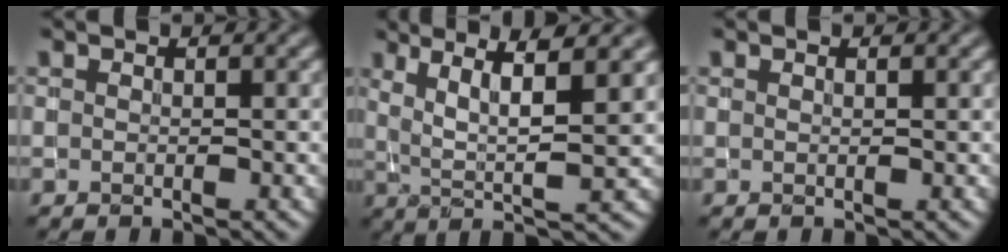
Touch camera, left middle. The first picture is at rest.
{"total": 6.7, "force": [2.4, 1.2, 6.2], "torque": [-0.099, 0.003, 0.047]}
{"total": 0.6, "force": [0.3, 0.1, 0.4], "torque": [-0.005, -0.001, 0.004]}